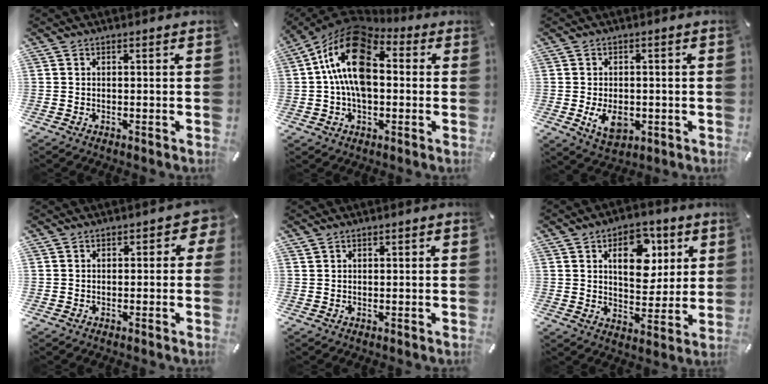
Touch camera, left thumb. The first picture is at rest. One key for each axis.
{"total": 17.5, "fx": 2.5, "fy": 11.0, "fz": 13.4, "tx": -0.260, "ty": 0.000, "tz": 0.038}
{"total": 6.7, "fx": -1.3, "fy": 4.6, "fz": 4.7, "tx": -0.087, "ty": -0.004, "tz": -0.025}
{"total": 2.8, "fx": 0.6, "fy": 2.0, "fz": 1.8, "tx": -0.010, "ty": 0.000, "tz": 0.004}
{"total": 0.6, "fx": 0.4, "fy": 0.4, "fz": 0.1, "tx": -0.002, "ty": 0.001, "tz": 0.008}
{"total": 12.6, "fx": 5.2, "fy": 8.3, "fz": 8.0, "tx": -0.098, "ty": -0.012, "tz": 0.084}